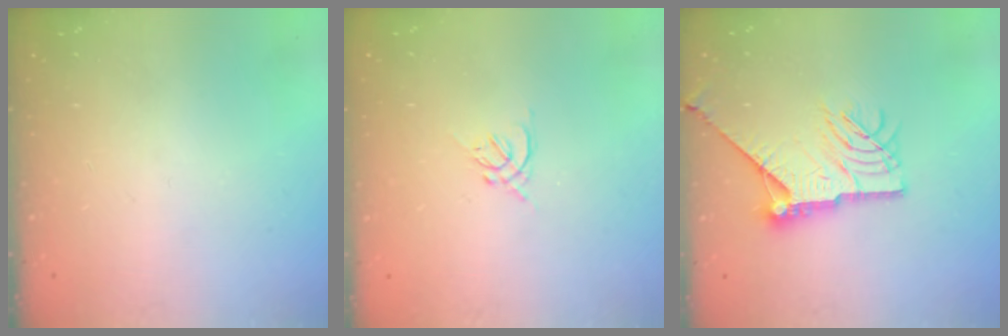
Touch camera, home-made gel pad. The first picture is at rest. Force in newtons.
{"total": 1.3, "press": 1.2, "slide": 0.5}
{"total": 16.6, "press": 16.6, "slide": 0.7}